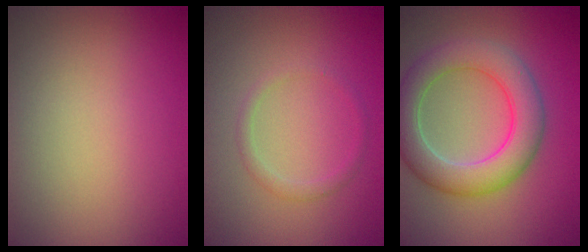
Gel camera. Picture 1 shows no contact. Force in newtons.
{"total": 1.2, "press": 1.2, "slide": 0.0}
{"total": 6.2, "press": 6.2, "slide": 0.3}